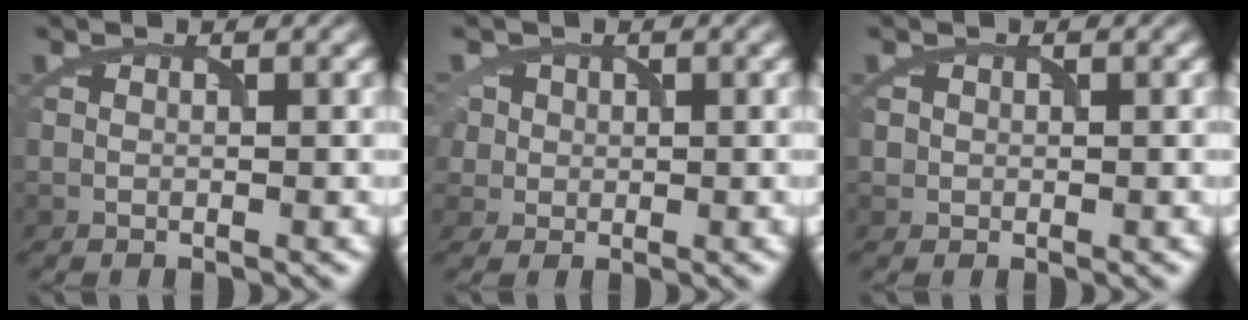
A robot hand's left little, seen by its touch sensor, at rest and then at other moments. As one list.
[{"total": 3.4, "force": [0.7, 3.1, 1.3], "torque": [-0.028, 0.020, 0.011]}, {"total": 0.5, "force": [0.0, 0.5, -0.2], "torque": [0.009, 0.001, 0.001]}]